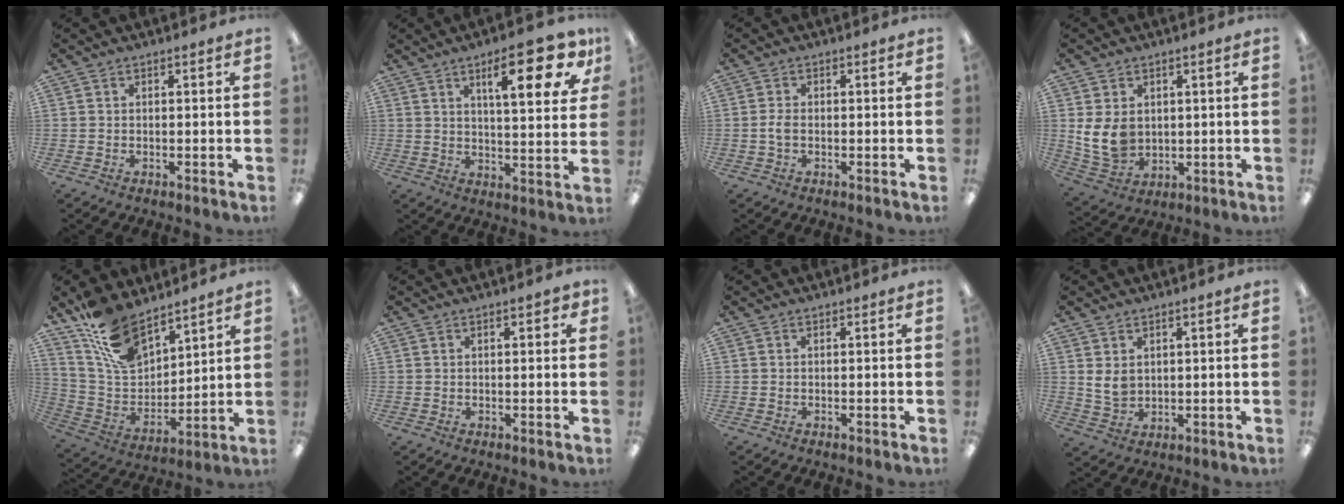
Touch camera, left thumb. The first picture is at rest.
{"total": 15.7, "force": [8.2, 4.7, 12.5], "torque": [-0.165, -0.032, 0.118]}
{"total": 2.5, "force": [-0.2, 1.4, 2.1], "torque": [-0.047, 0.002, -0.007]}
{"total": 8.9, "force": [1.5, 6.9, 5.5], "torque": [-0.124, -0.004, 0.030]}
{"total": 15.3, "force": [11.3, 7.4, 7.1], "torque": [-0.145, -0.059, 0.215]}
{"total": 2.2, "force": [1.1, 0.8, 1.7], "torque": [-0.020, -0.003, 0.015]}
{"total": 0.0}
{"total": 4.9, "force": [1.9, 3.4, 3.0], "torque": [-0.075, -0.004, 0.034]}